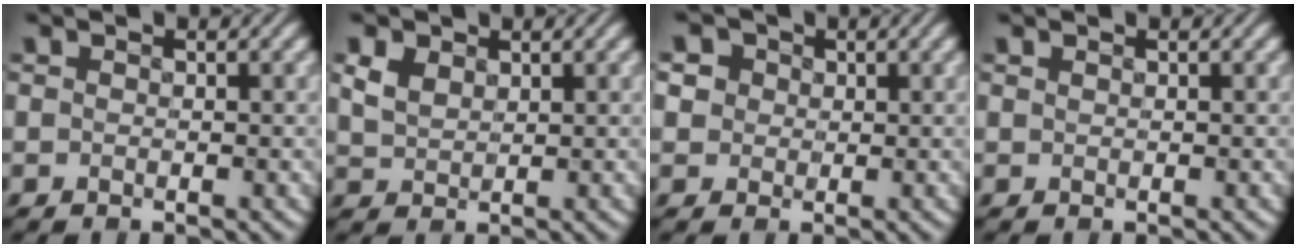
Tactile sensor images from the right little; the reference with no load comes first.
{"total": 1.2, "force": [0.5, 0.8, 0.6], "torque": [-0.023, -0.004, 0.021]}
{"total": 1.9, "force": [0.3, 1.8, 0.3], "torque": [-0.025, -0.002, 0.020]}
{"total": 0.6, "force": [0.4, 0.2, 0.3], "torque": [0.001, 0.002, -0.002]}